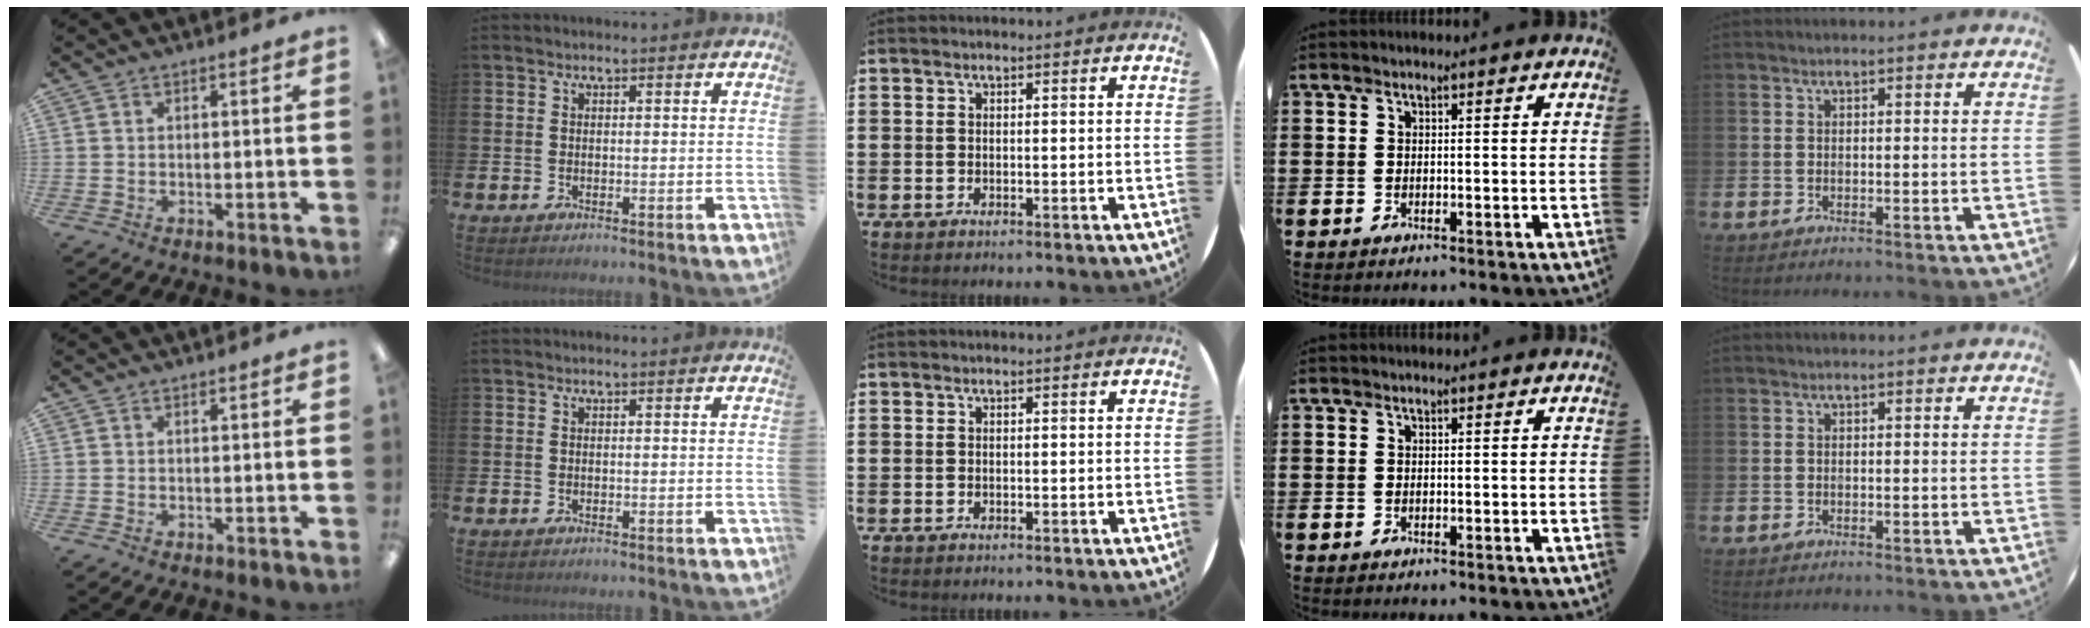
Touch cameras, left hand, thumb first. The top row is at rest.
{}